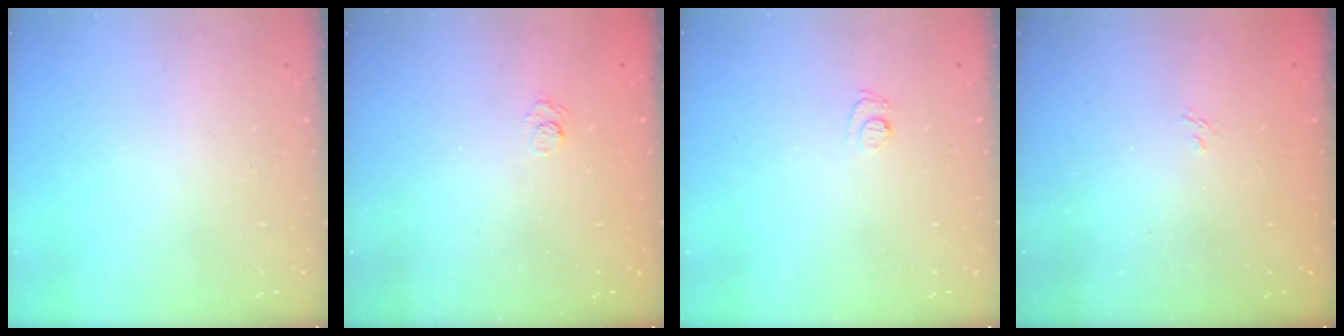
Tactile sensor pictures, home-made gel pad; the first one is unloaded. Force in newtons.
{"total": 2.6, "press": 2.3, "slide": 1.3}
{"total": 5.7, "press": 5.7, "slide": 0.6}
{"total": 1.3, "press": 0.7, "slide": 1.2}